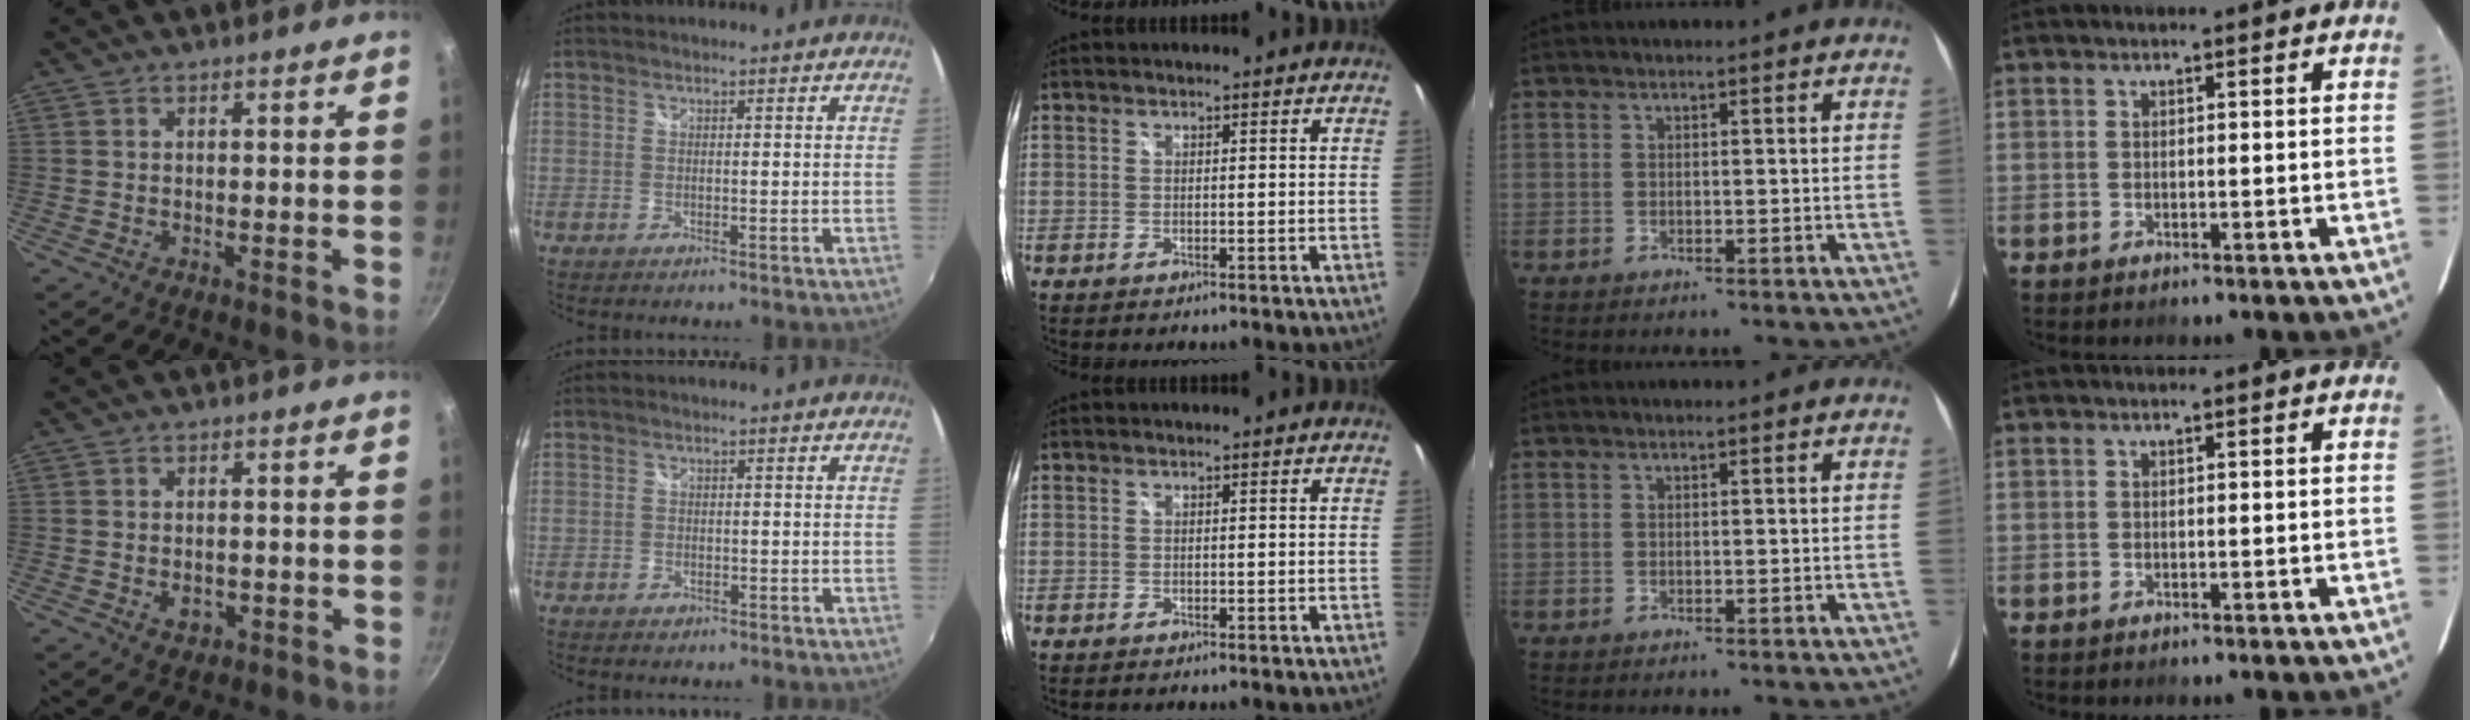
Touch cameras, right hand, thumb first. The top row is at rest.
{"thumb": {"total": 2.8, "force": [-0.8, 2.0, 1.7], "torque": [-0.022, 0.004, -0.008]}, "index": {"total": 1.7, "force": [-1.0, 1.3, 0.4], "torque": [-0.011, -0.002, -0.014]}}